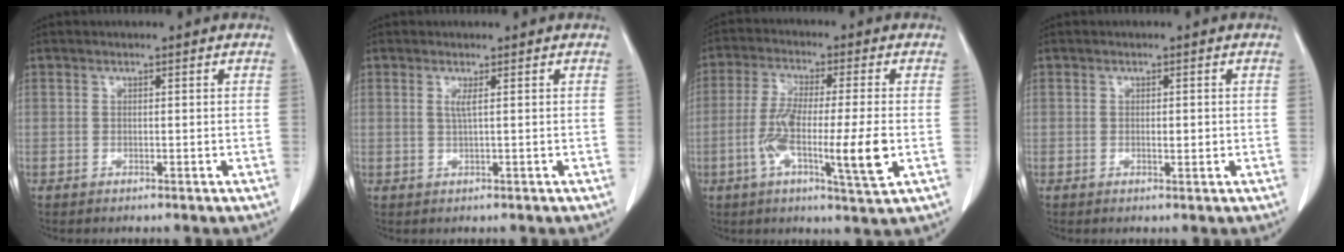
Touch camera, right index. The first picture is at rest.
{"total": 1.3, "force": [0.4, -0.2, 1.2], "torque": [-0.031, -0.001, 0.009]}
{"total": 12.1, "force": [-2.7, 0.8, 11.8], "torque": [-0.211, -0.012, -0.051]}
{"total": 1.3, "force": [0.0, 0.4, 1.2], "torque": [-0.020, -0.002, 0.002]}